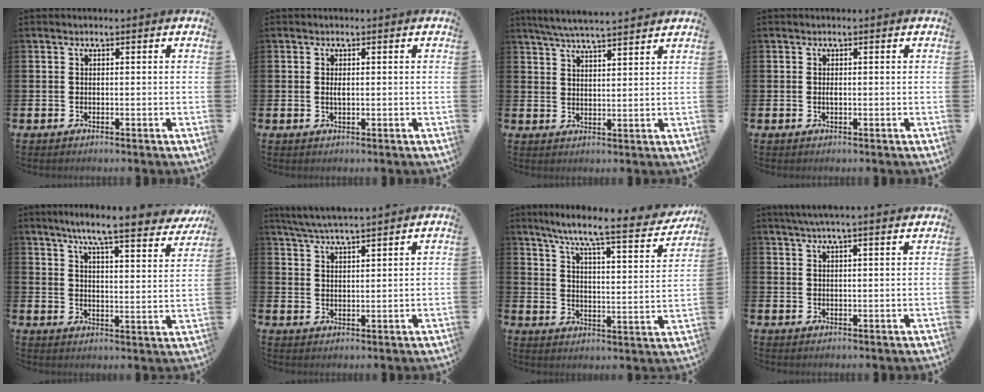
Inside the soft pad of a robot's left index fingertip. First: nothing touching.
{"total": 0.9, "force": [0.1, 0.3, 0.8], "torque": [-0.013, 0.002, 0.001]}
{"total": 5.3, "force": [5.1, 0.0, 1.4], "torque": [-0.046, -0.020, 0.093]}
{"total": 0.6, "force": [0.0, 0.2, 0.5], "torque": [-0.008, -0.002, -0.001]}
{"total": 7.7, "force": [6.9, 0.1, 3.5], "torque": [-0.076, -0.047, 0.113]}
{"total": 5.0, "force": [4.9, -0.1, 1.2], "torque": [-0.041, -0.020, 0.087]}
{"total": 8.5, "force": [7.1, 0.7, 4.8], "torque": [-0.106, -0.054, 0.108]}
{"total": 3.9, "force": [3.6, -0.4, 1.5], "torque": [-0.034, -0.008, 0.064]}